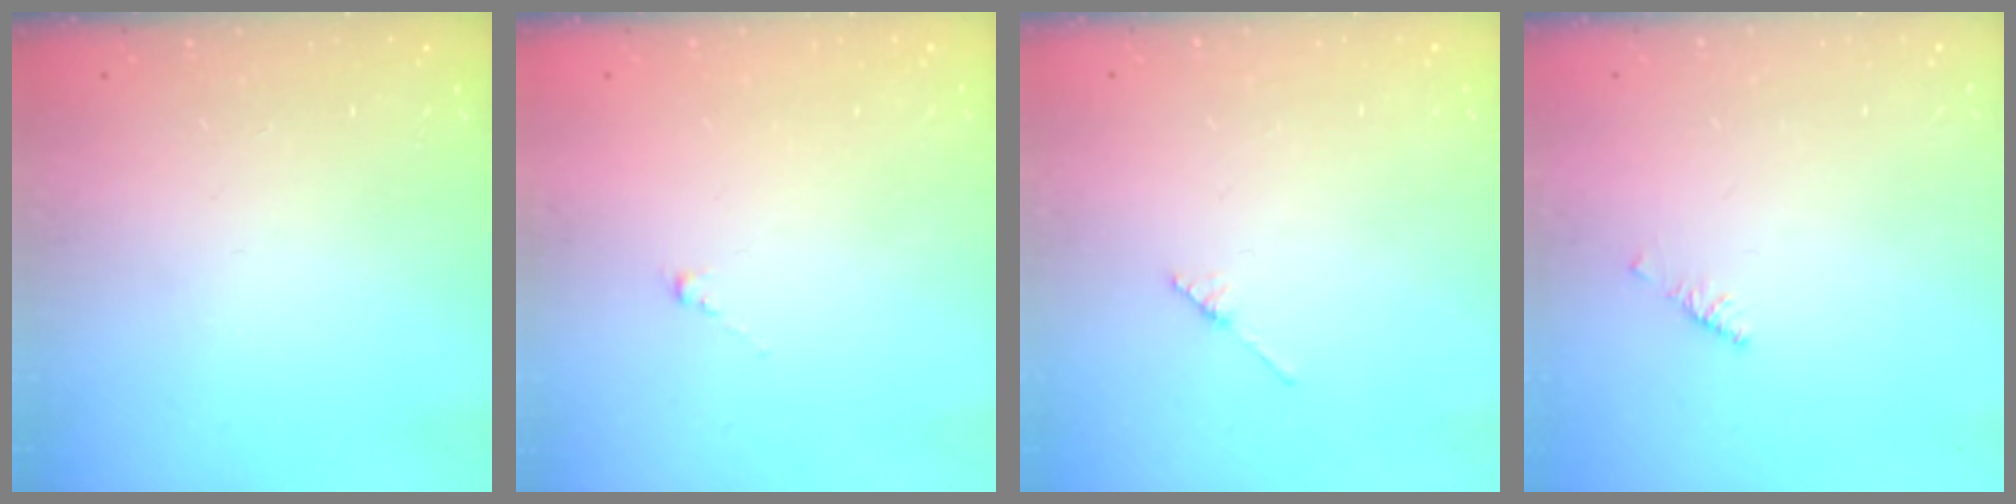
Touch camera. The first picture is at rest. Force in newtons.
{"total": 0.8, "press": 0.7, "slide": 0.5}
{"total": 2.1, "press": 2.1, "slide": 0.1}
{"total": 2.1, "press": 2.0, "slide": 0.6}